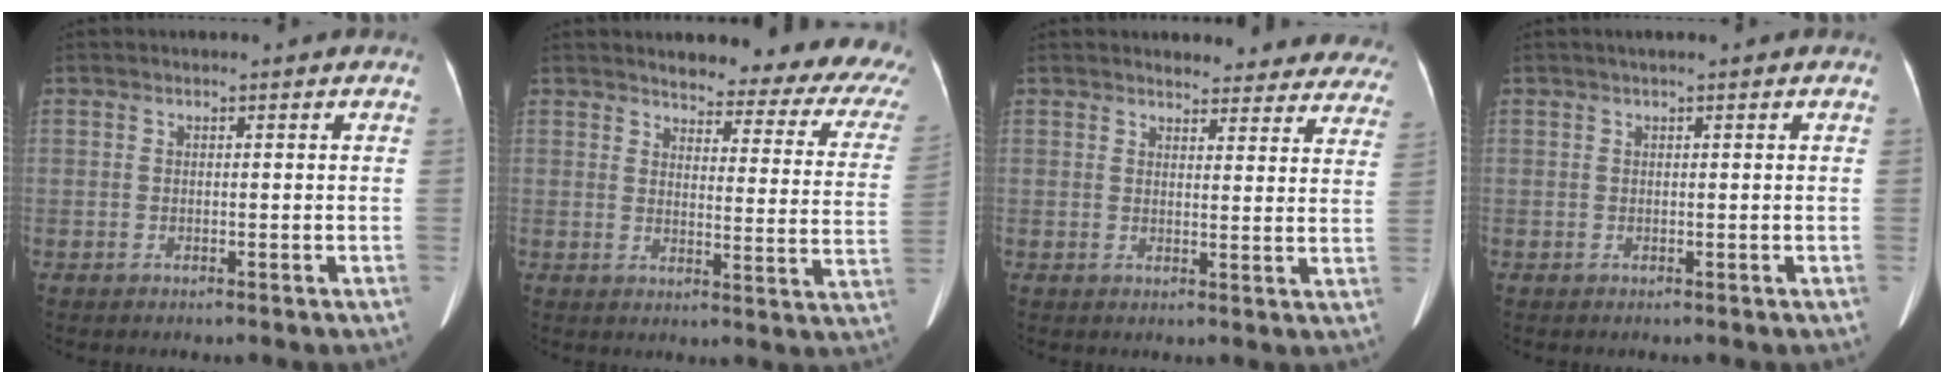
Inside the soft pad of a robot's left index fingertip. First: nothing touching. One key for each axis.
{"total": 18.6, "fx": 16.5, "fy": 4.1, "fz": 7.5, "tx": -0.060, "ty": -0.061, "tz": 0.165}
{"total": 15.0, "fx": 14.0, "fy": 4.0, "fz": 3.6, "tx": -0.009, "ty": -0.017, "tz": 0.141}
{"total": 0.9, "fx": 0.6, "fy": -0.1, "fz": 0.7, "tx": -0.014, "ty": 0.011, "tz": 0.010}